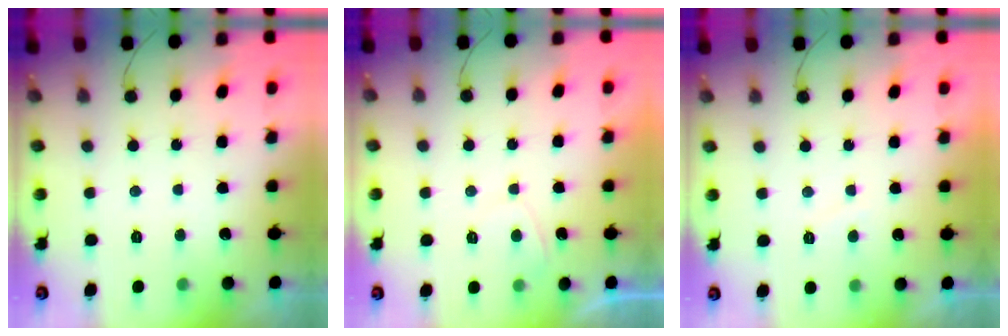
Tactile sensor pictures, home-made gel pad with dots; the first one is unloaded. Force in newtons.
{"total": 1.2, "press": 1.1, "slide": 0.5}
{"total": 0.9, "press": 0.7, "slide": 0.6}